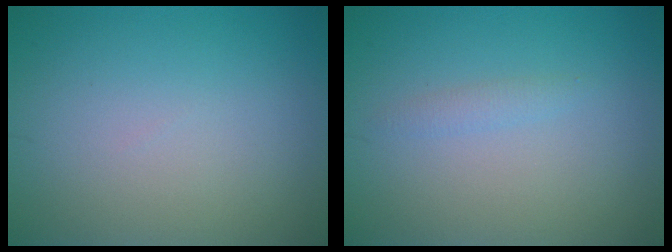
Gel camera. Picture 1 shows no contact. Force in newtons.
{"total": 0.9, "press": 0.9, "slide": 0.1}